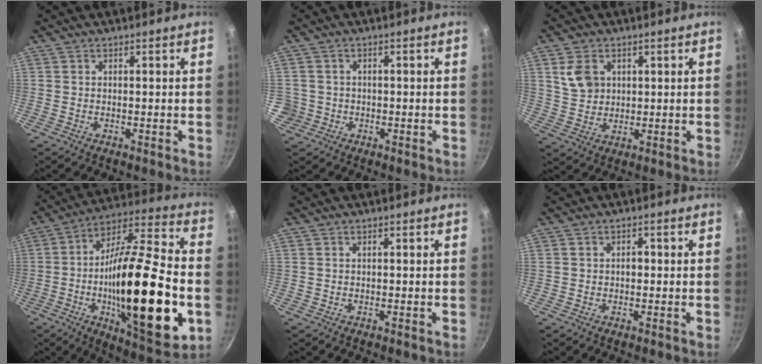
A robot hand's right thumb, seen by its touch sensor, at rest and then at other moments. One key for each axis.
{"total": 4.0, "fx": -0.8, "fy": 3.8, "fz": 0.8, "tx": -0.008, "ty": 0.019, "tz": -0.008}
{"total": 6.3, "fx": 2.2, "fy": 4.9, "fz": 3.3, "tx": -0.041, "ty": -0.005, "tz": 0.046}
{"total": 31.8, "fx": -6.3, "fy": 9.7, "fz": 29.6, "tx": -0.476, "ty": 0.019, "tz": -0.099}
{"total": 0.0}
{"total": 1.3, "fx": -0.1, "fy": 1.0, "fz": 0.8, "tx": -0.006, "ty": 0.008, "tz": -0.003}